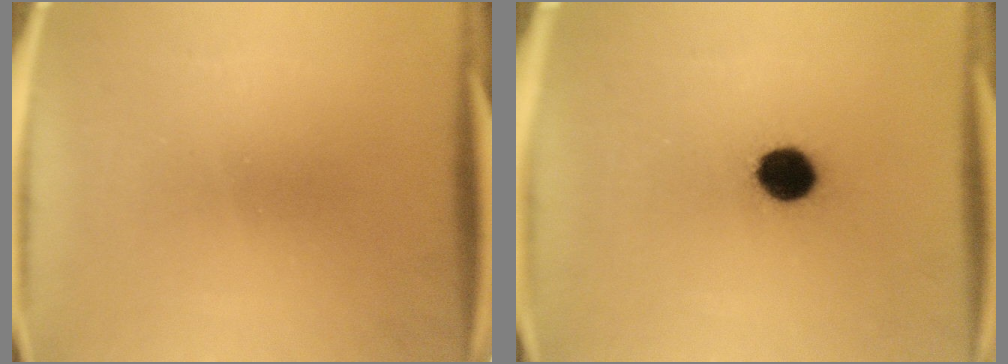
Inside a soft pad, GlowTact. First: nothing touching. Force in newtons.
{"total": 7.9}